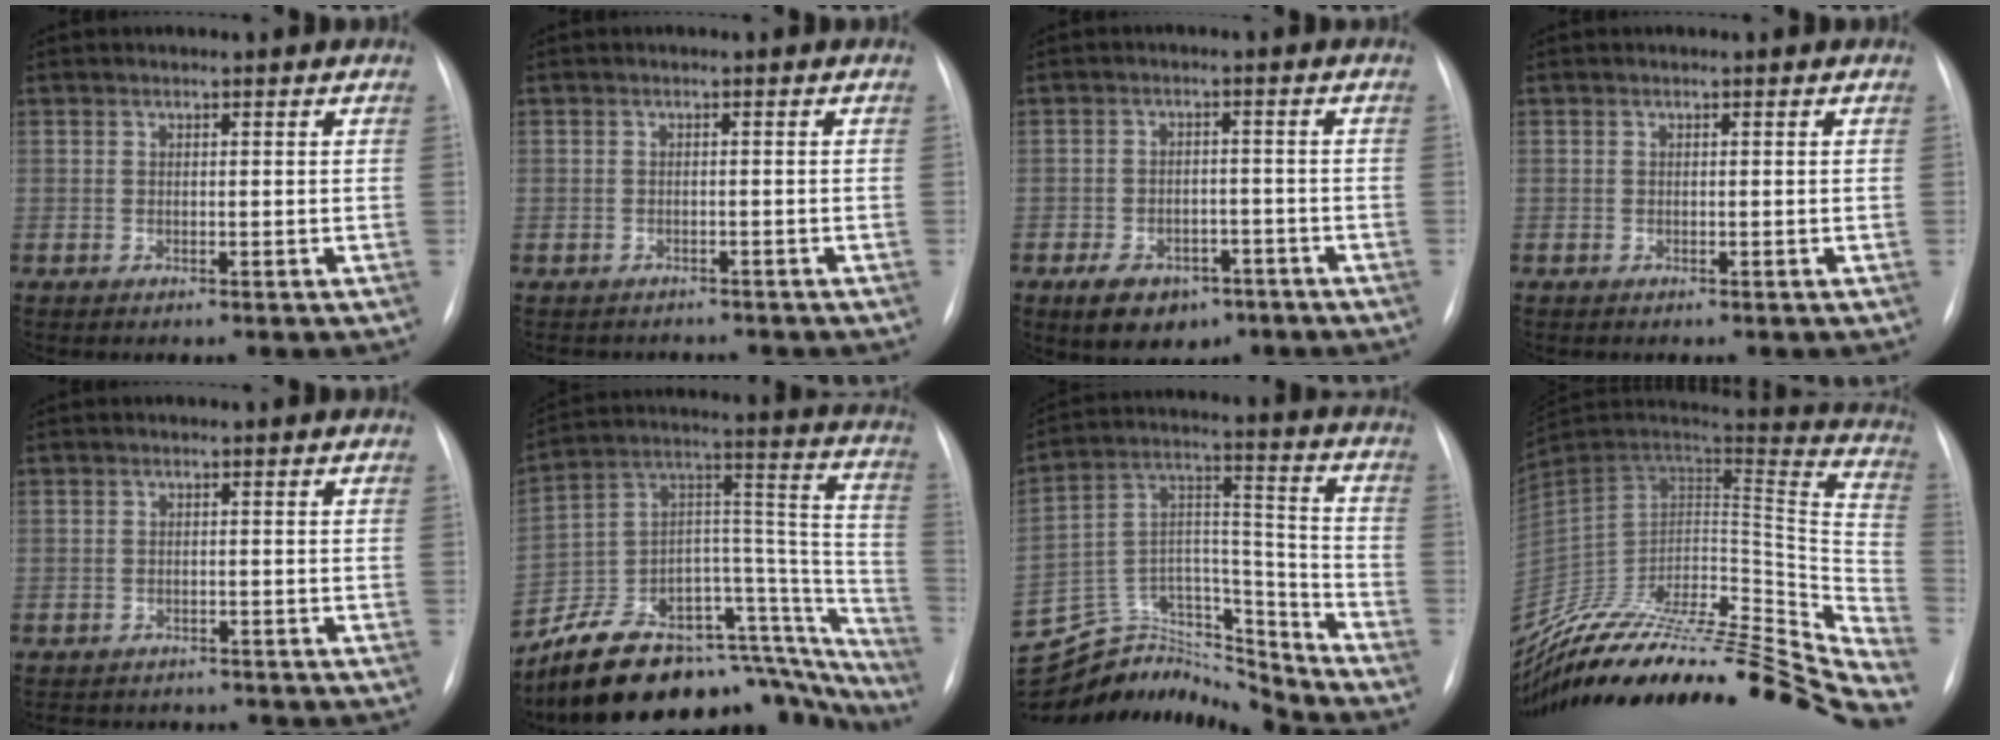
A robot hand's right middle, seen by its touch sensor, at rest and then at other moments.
{"total": 3.3, "force": [-2.9, 1.6, -0.1], "torque": [-0.004, 0.003, -0.040]}
{"total": 7.8, "force": [-4.8, 4.8, 3.8], "torque": [-0.063, 0.005, -0.065]}
{"total": 0.0}
{"total": 5.0, "force": [-4.4, 2.2, 0.2], "torque": [0.000, 0.005, -0.058]}
{"total": 32.1, "force": [-26.9, 11.9, 12.8], "torque": [-0.125, 0.047, -0.379]}
{"total": 18.7, "force": [-18.3, 3.0, 2.0], "torque": [-0.046, 0.065, -0.310]}
{"total": 39.4, "force": [-34.7, 5.9, 17.7], "torque": [-0.206, -0.037, -0.494]}